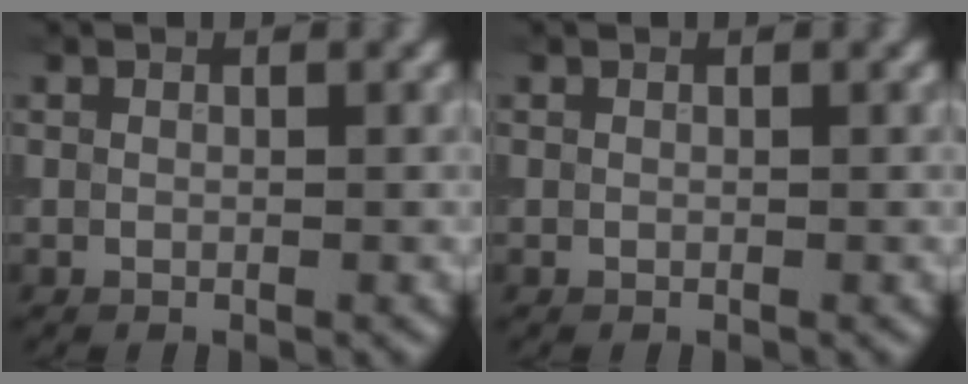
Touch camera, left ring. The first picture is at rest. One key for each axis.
{"total": 0.0}